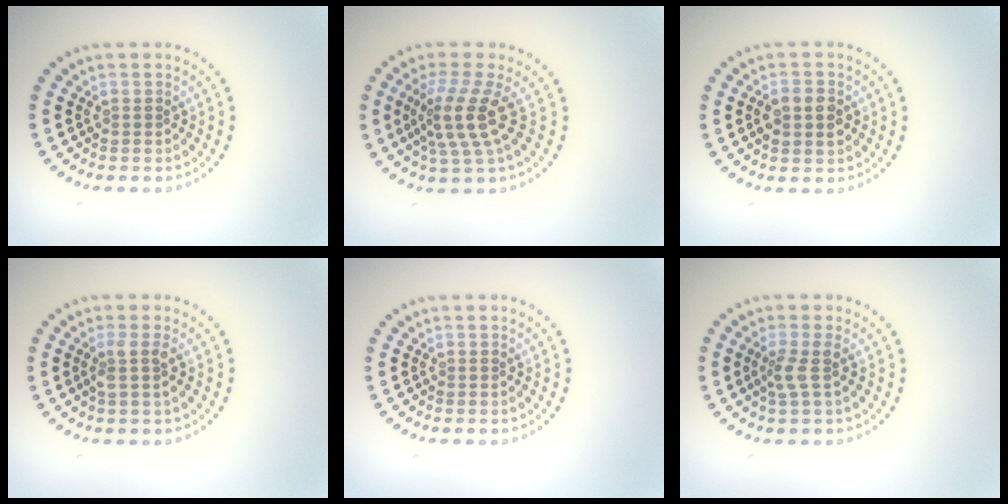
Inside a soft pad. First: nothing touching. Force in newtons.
{"total": 4.1, "press": 3.2, "slide": 2.6}
{"total": 2.9, "press": 2.9, "slide": 0.1}
{"total": 1.7, "press": 1.4, "slide": 1.0}
{"total": 0.0}
{"total": 1.8, "press": 1.4, "slide": 1.2}